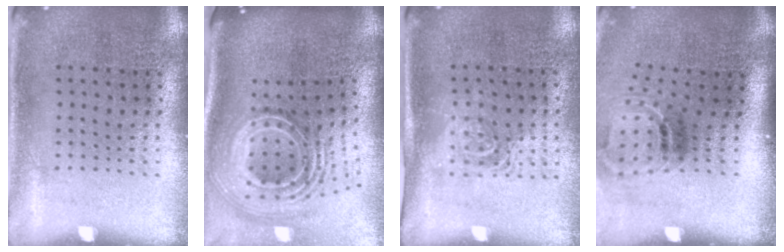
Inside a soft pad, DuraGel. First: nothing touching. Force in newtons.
{"total": 3.2, "press": 2.0, "slide": 2.5}
{"total": 1.6, "press": 1.3, "slide": 0.9}
{"total": 1.8, "press": 1.1, "slide": 1.5}